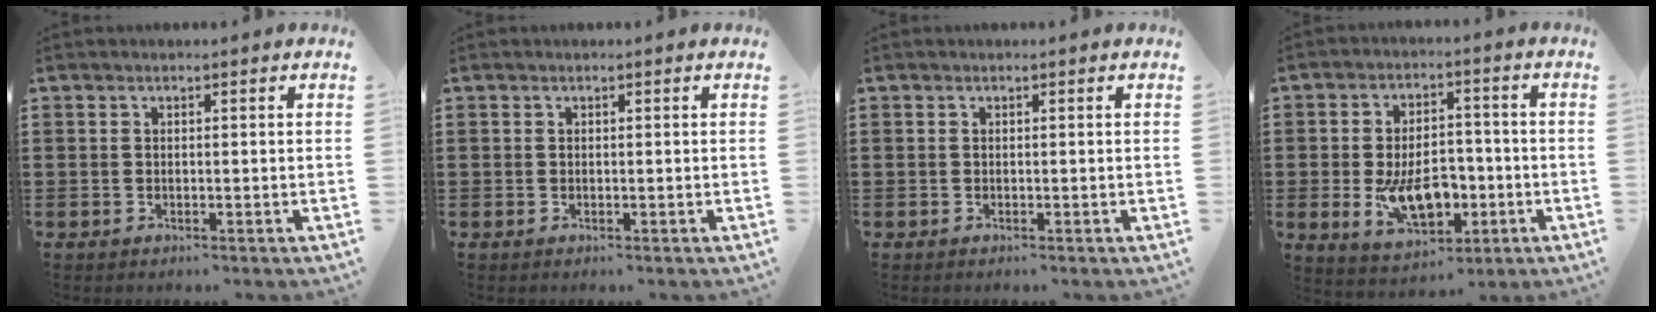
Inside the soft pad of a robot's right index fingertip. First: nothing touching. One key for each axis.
{"total": 0.0}
{"total": 0.0}
{"total": 9.9, "fx": -2.6, "fy": 5.8, "fz": 7.6, "tx": -0.121, "ty": 0.001, "tz": -0.045}